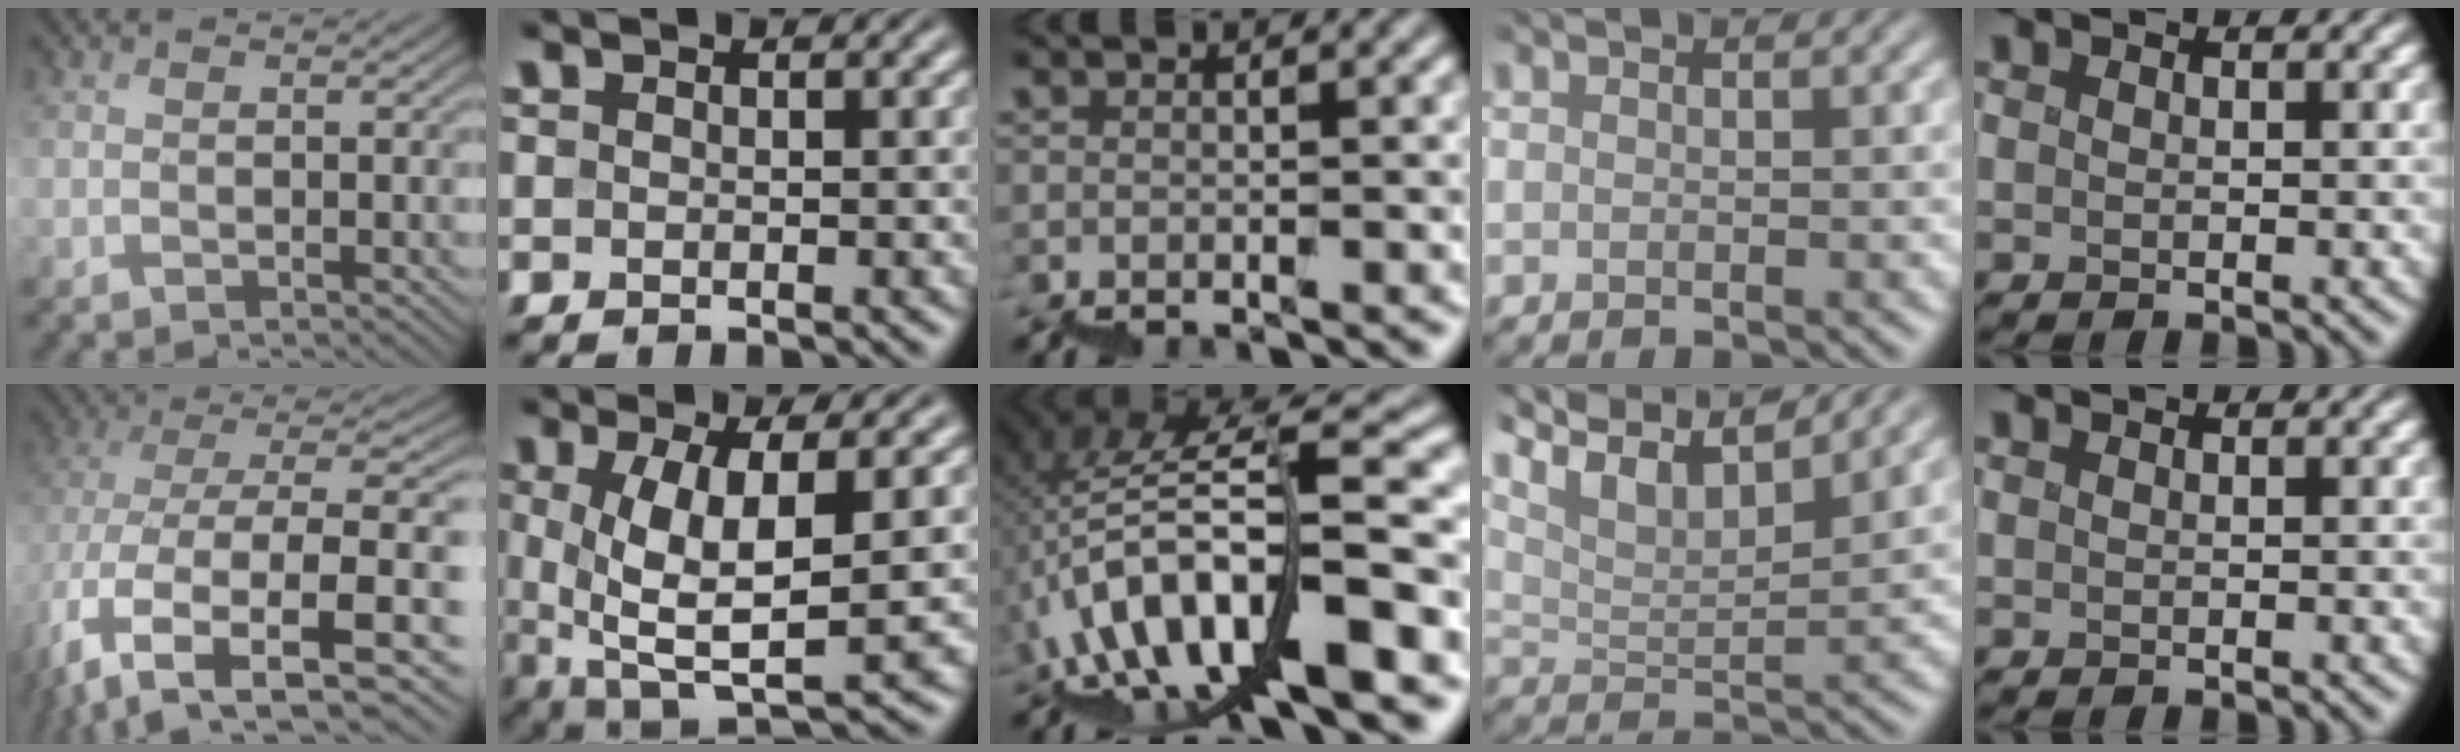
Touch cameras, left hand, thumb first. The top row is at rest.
{"thumb": {"total": 13.6, "force": [-2.8, 8.1, 10.5], "torque": [-0.274, -0.020, -0.038]}, "index": {"total": 8.4, "force": [0.2, 3.0, 7.8], "torque": [-0.156, -0.013, 0.008]}, "middle": {"total": 11.8, "force": [-0.2, 3.3, 11.3], "torque": [-0.181, 0.032, 0.016]}, "ring": {"total": 8.0, "force": [6.4, 1.6, 4.5], "torque": [-0.085, 0.013, 0.104]}}